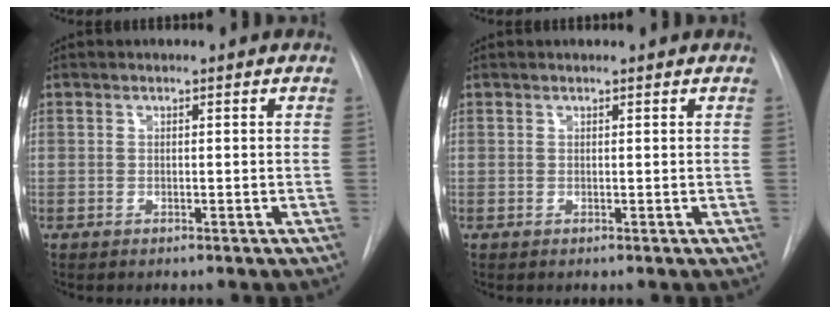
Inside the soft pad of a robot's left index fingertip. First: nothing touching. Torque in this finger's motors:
{"motor_torque": [-0.34, 0.17, -0.01, -0.01]}